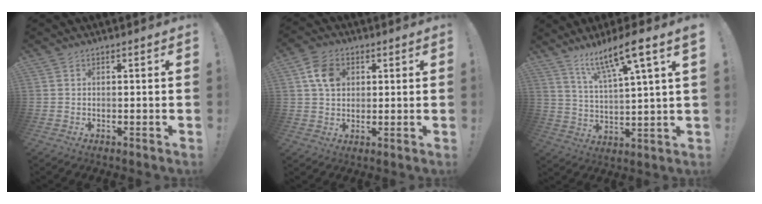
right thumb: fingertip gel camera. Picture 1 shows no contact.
{"total": 8.6, "force": [2.7, 6.7, 4.8], "torque": [-0.072, 0.005, 0.055]}
{"total": 12.7, "force": [8.6, 0.8, 9.3], "torque": [-0.160, -0.043, 0.133]}